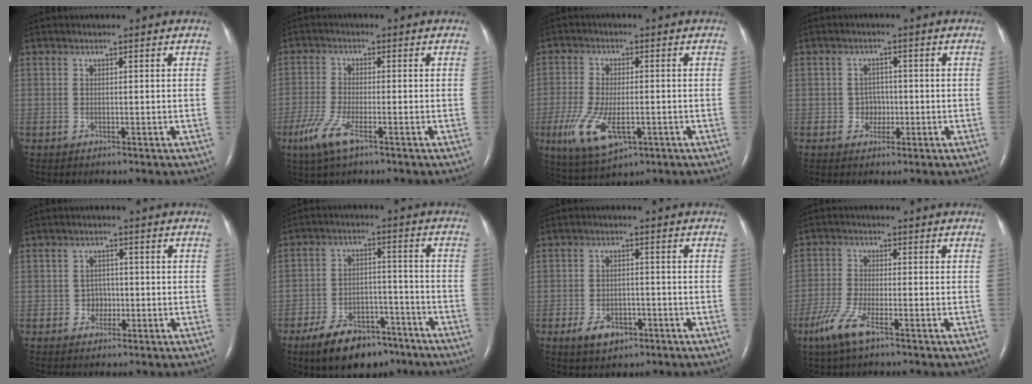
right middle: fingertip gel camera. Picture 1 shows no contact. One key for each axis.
{"total": 5.7, "fx": -3.2, "fy": 1.1, "fz": 4.6, "tx": -0.113, "ty": -0.014, "tz": -0.063}
{"total": 9.8, "fx": -3.5, "fy": 3.9, "fz": 8.3, "tx": -0.169, "ty": -0.019, "tz": -0.053}
{"total": 2.4, "fx": -0.6, "fy": 2.1, "fz": 0.9, "tx": -0.008, "ty": 0.006, "tz": -0.008}
{"total": 2.1, "fx": -0.7, "fy": 1.9, "fz": 0.7, "tx": -0.006, "ty": 0.007, "tz": -0.011}
{"total": 12.1, "fx": -8.7, "fy": 5.7, "fz": 6.1, "tx": -0.102, "ty": 0.006, "tz": -0.141}
{"total": 5.0, "fx": -2.7, "fy": 3.0, "fz": 2.9, "tx": -0.050, "ty": 0.002, "tz": -0.036}
{"total": 6.2, "fx": -3.7, "fy": 1.1, "fz": 4.8, "tx": -0.116, "ty": -0.013, "tz": -0.074}